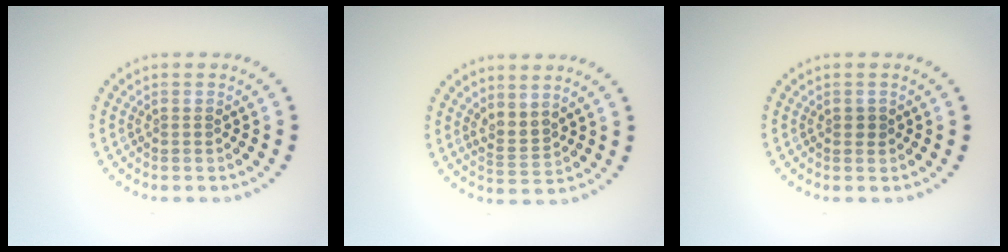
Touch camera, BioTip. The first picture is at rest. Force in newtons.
{"total": 2.0, "press": 1.6, "slide": 1.2}
{"total": 0.9, "press": 0.9, "slide": 0.1}